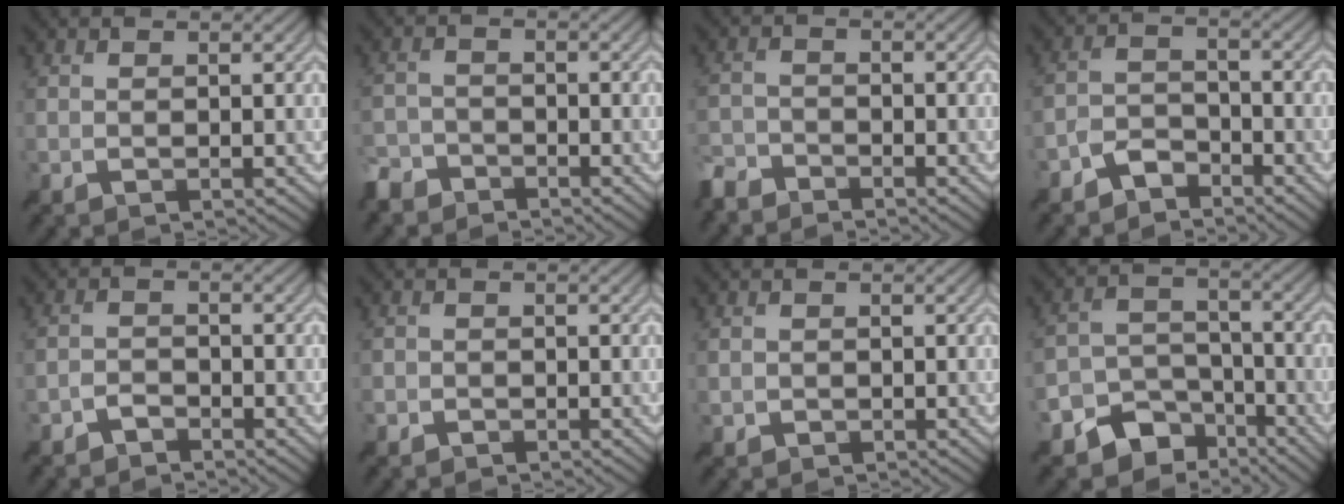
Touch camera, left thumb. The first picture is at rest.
{"total": 3.7, "force": [-3.2, 1.7, 0.7], "torque": [-0.012, -0.003, -0.074]}
{"total": 3.5, "force": [-3.3, 0.9, 0.6], "torque": [-0.014, -0.007, -0.079]}
{"total": 4.1, "force": [-3.3, 2.0, 1.3], "torque": [-0.026, 0.004, -0.077]}
{"total": 2.0, "force": [-1.7, 0.8, 0.6], "torque": [-0.009, 0.005, -0.039]}
{"total": 1.3, "force": [-0.9, 0.9, 0.1], "torque": [0.003, 0.000, -0.021]}
{"total": 1.3, "force": [-0.4, 1.2, 0.4], "torque": [-0.006, -0.006, -0.009]}
{"total": 9.2, "force": [-6.4, 6.0, 2.8], "torque": [-0.057, -0.002, -0.114]}